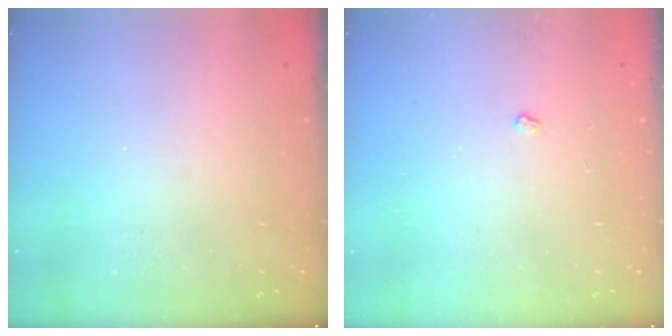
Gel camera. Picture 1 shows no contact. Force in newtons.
{"total": 2.5, "press": 2.4, "slide": 0.5}